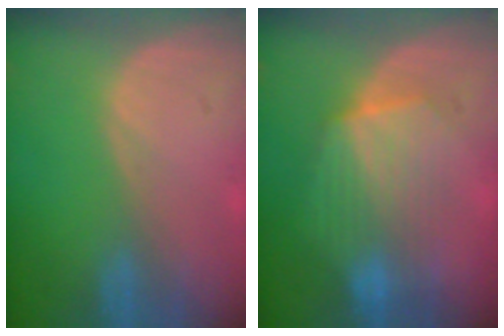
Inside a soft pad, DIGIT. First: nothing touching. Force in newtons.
{"total": 7.3, "press": 7.2, "slide": 0.7}